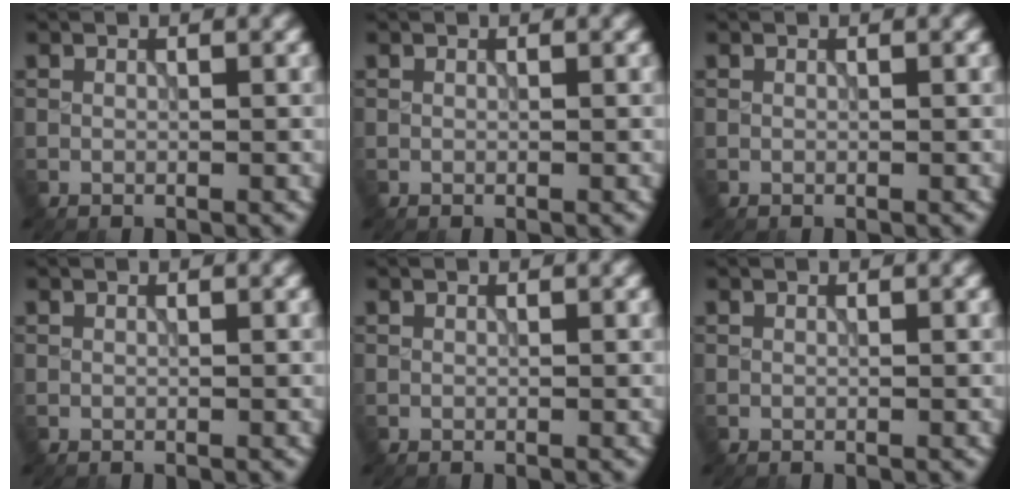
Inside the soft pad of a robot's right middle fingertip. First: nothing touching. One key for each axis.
{"total": 0.0}
{"total": 0.0}
{"total": 0.0}
{"total": 0.0}
{"total": 0.0}